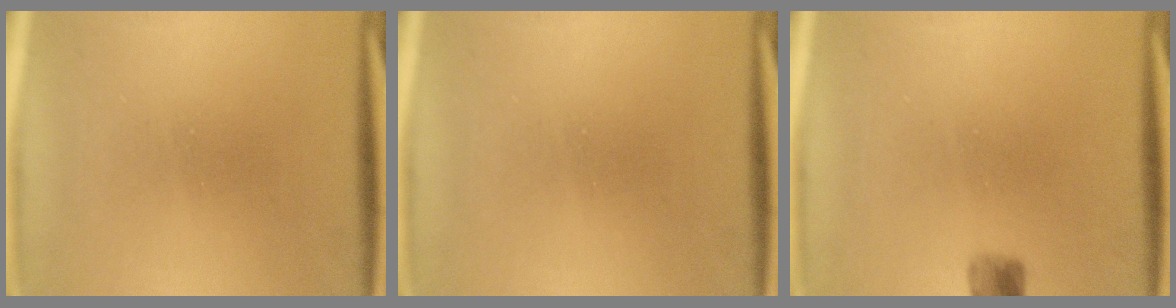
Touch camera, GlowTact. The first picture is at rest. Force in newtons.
{"total": 0.0}
{"total": 2.4}